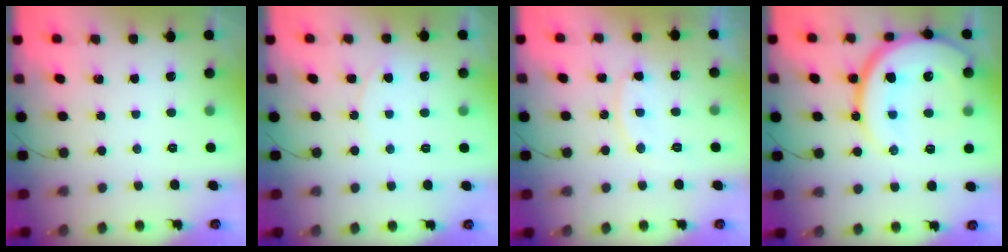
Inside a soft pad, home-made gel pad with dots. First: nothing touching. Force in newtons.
{"total": 3.9, "press": 3.9, "slide": 0.5}
{"total": 10.0, "press": 9.9, "slide": 0.5}
{"total": 21.6, "press": 21.5, "slide": 2.5}